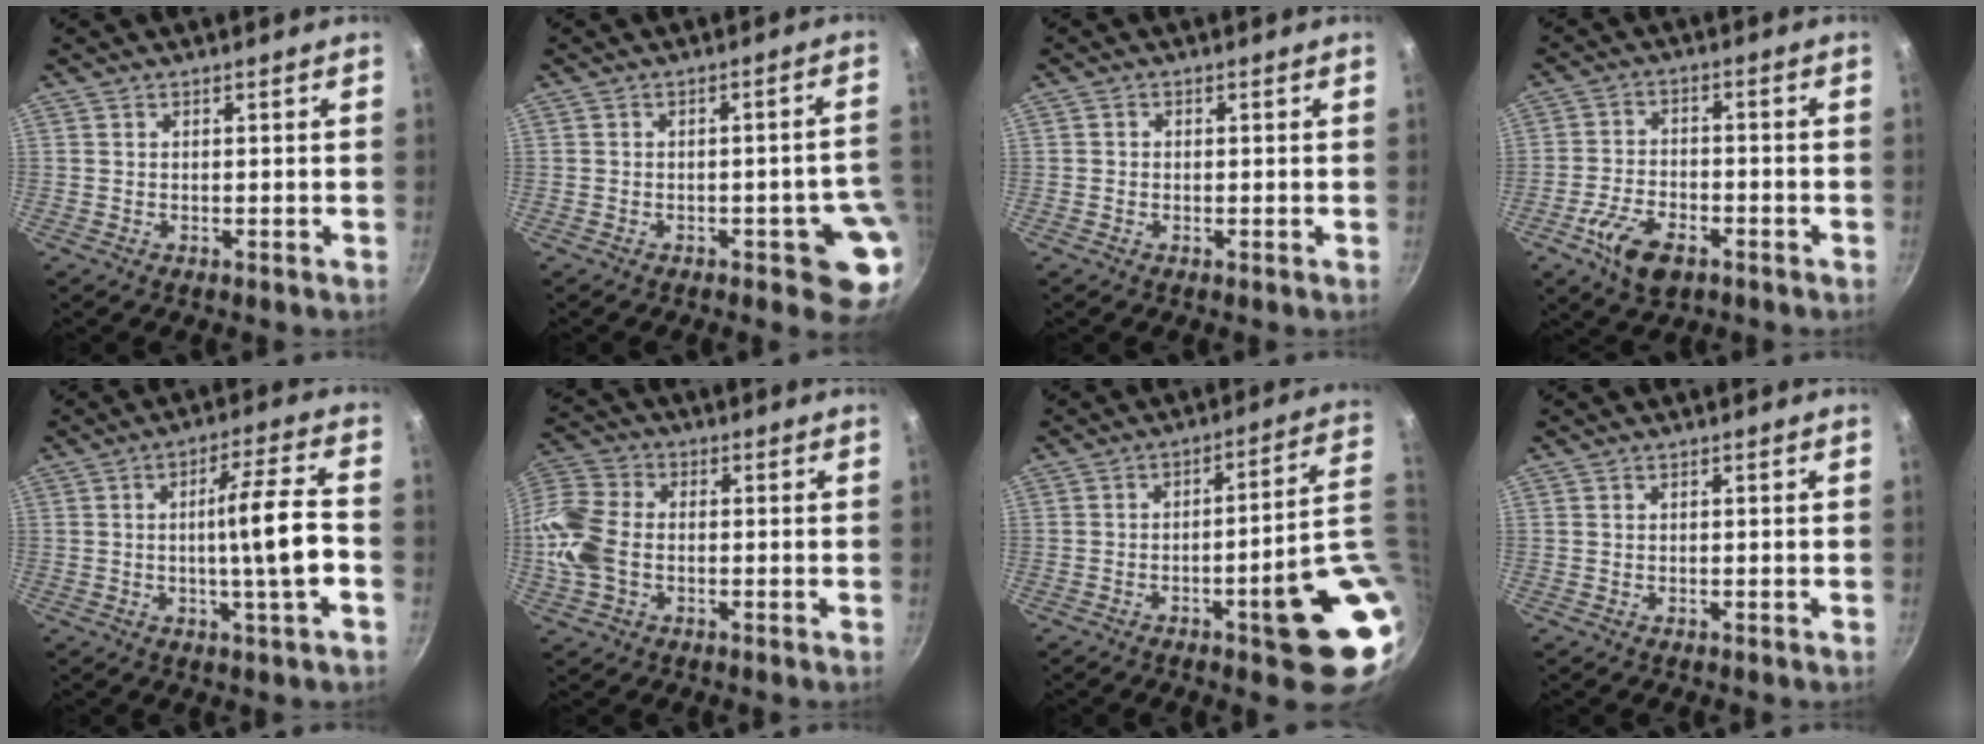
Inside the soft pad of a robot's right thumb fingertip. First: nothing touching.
{"total": 8.1, "force": [-2.4, 3.4, 6.9], "torque": [-0.029, 0.025, -0.024]}
{"total": 0.7, "force": [-0.2, 0.6, 0.2], "torque": [-0.005, 0.003, -0.004]}
{"total": 9.4, "force": [-4.8, 4.9, 6.4], "torque": [-0.119, 0.022, -0.087]}
{"total": 10.6, "force": [-1.9, 0.4, 10.4], "torque": [-0.162, 0.023, -0.029]}
{"total": 12.7, "force": [-1.8, 9.1, 8.7], "torque": [-0.177, 0.022, -0.053]}
{"total": 16.7, "force": [-2.8, 3.8, 16.1], "torque": [-0.171, 0.021, -0.027]}
{"total": 0.0}